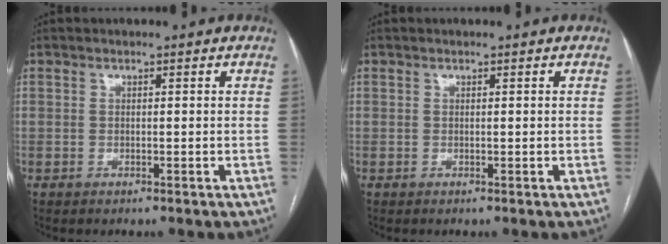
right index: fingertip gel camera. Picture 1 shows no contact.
{"total": 0.0}